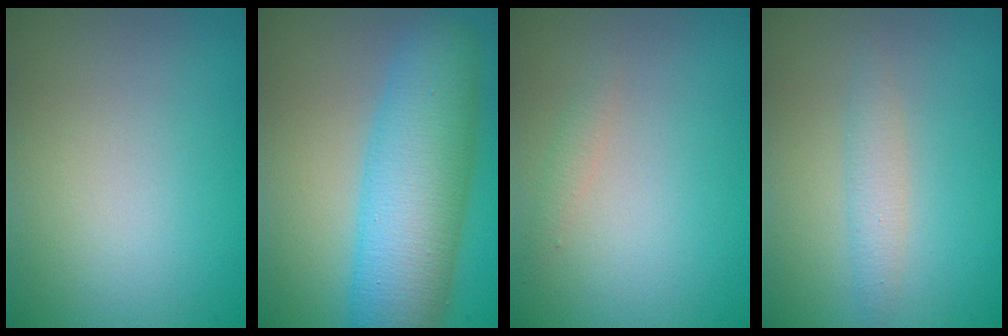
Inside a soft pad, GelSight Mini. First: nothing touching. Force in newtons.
{"total": 8.9, "press": 8.9, "slide": 0.2}
{"total": 0.8, "press": 0.8, "slide": 0.0}
{"total": 1.6, "press": 1.6, "slide": 0.0}